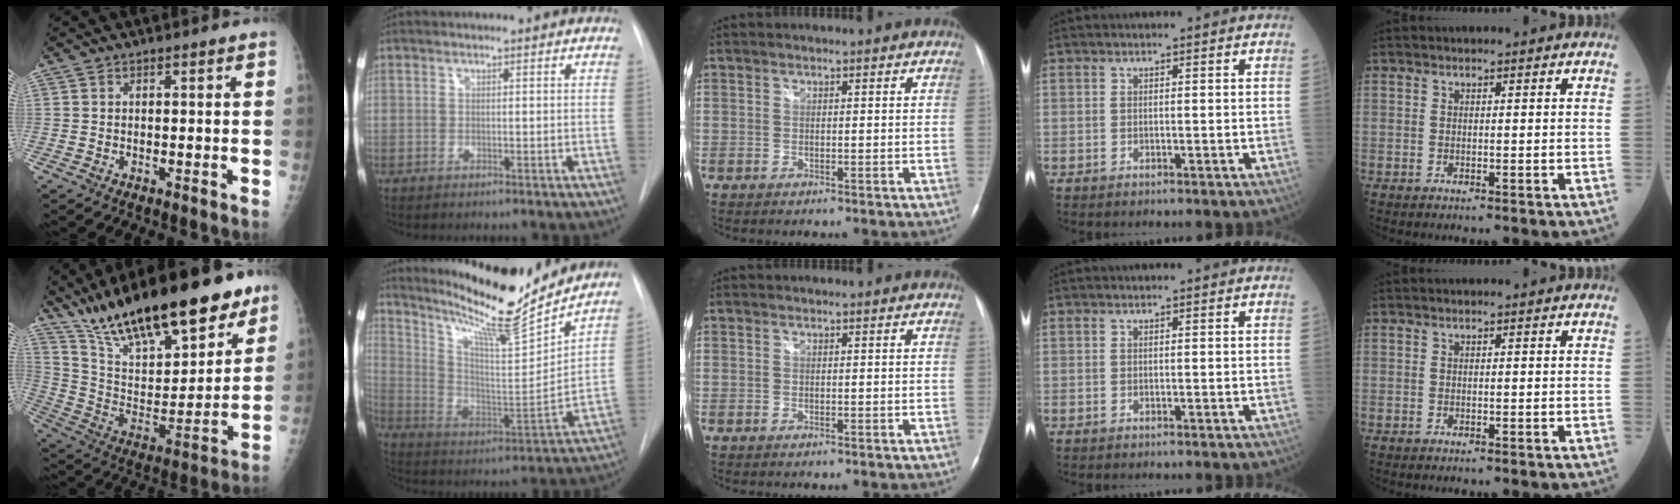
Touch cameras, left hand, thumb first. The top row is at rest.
{"thumb": {"total": 30.0, "force": [21.0, 10.5, 18.7], "torque": [-0.278, -0.054, 0.349]}, "index": {"total": 20.7, "force": [18.4, 0.9, 9.4], "torque": [-0.167, -0.041, 0.291]}}